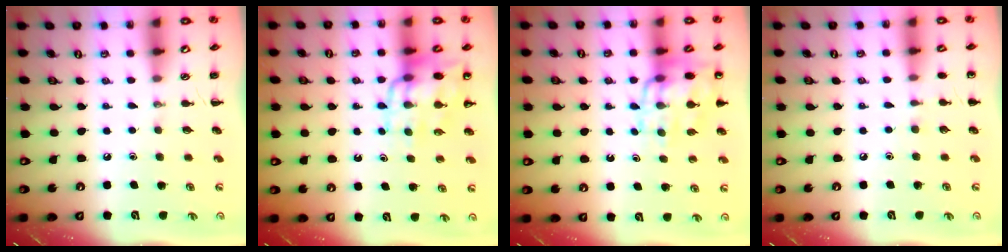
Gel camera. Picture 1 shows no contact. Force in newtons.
{"total": 13.1, "press": 12.7, "slide": 2.9}
{"total": 13.1, "press": 12.9, "slide": 2.6}
{"total": 4.8, "press": 4.5, "slide": 1.6}